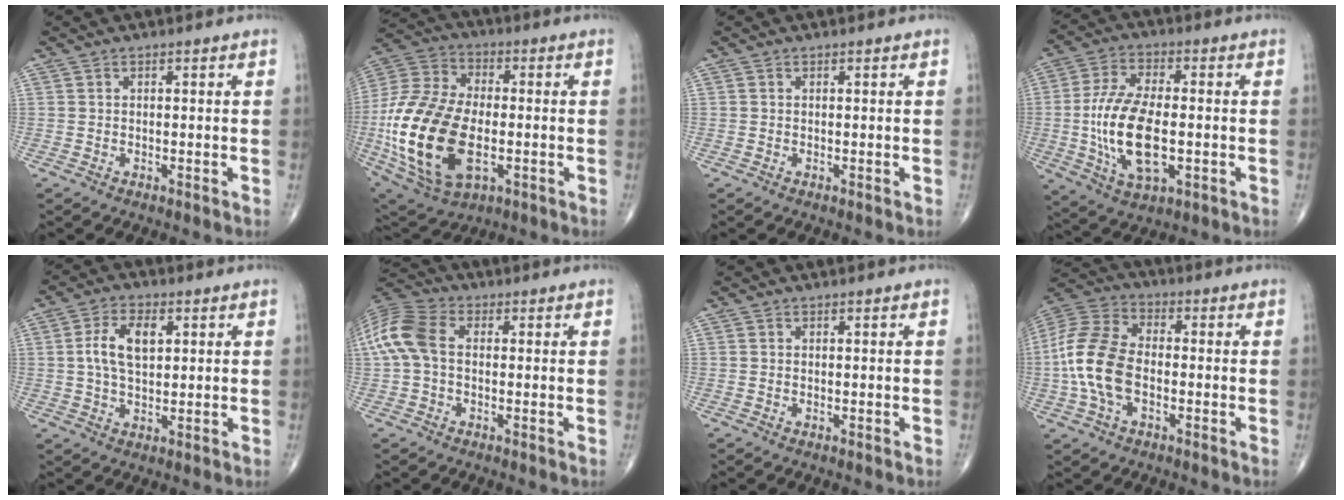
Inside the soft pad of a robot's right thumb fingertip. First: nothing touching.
{"total": 24.6, "force": [-4.3, 13.9, 19.9], "torque": [-0.411, 0.001, -0.065]}
{"total": 0.0}
{"total": 15.7, "force": [-1.9, 7.5, 13.7], "torque": [-0.269, 0.004, -0.031]}
{"total": 7.7, "force": [1.6, 4.2, 6.2], "torque": [-0.113, 0.003, 0.030]}
{"total": 10.0, "force": [0.6, 6.5, 7.6], "torque": [-0.173, 0.026, 0.004]}
{"total": 0.0}
{"total": 14.1, "force": [-2.2, 8.4, 11.1], "torque": [-0.239, 0.030, -0.047]}